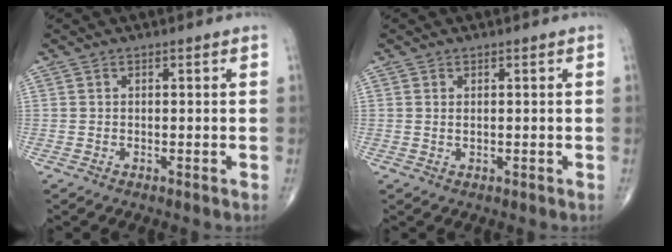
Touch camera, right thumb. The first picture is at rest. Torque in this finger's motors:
{"motor_torque": [-0.28, 0.27, 0.00, 0.01, -0.02]}